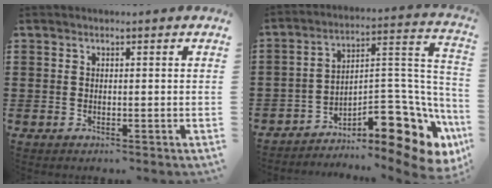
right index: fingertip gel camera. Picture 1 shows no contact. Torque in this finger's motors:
{"motor_torque": [1.62, -0.52, 0.66, 0.08]}